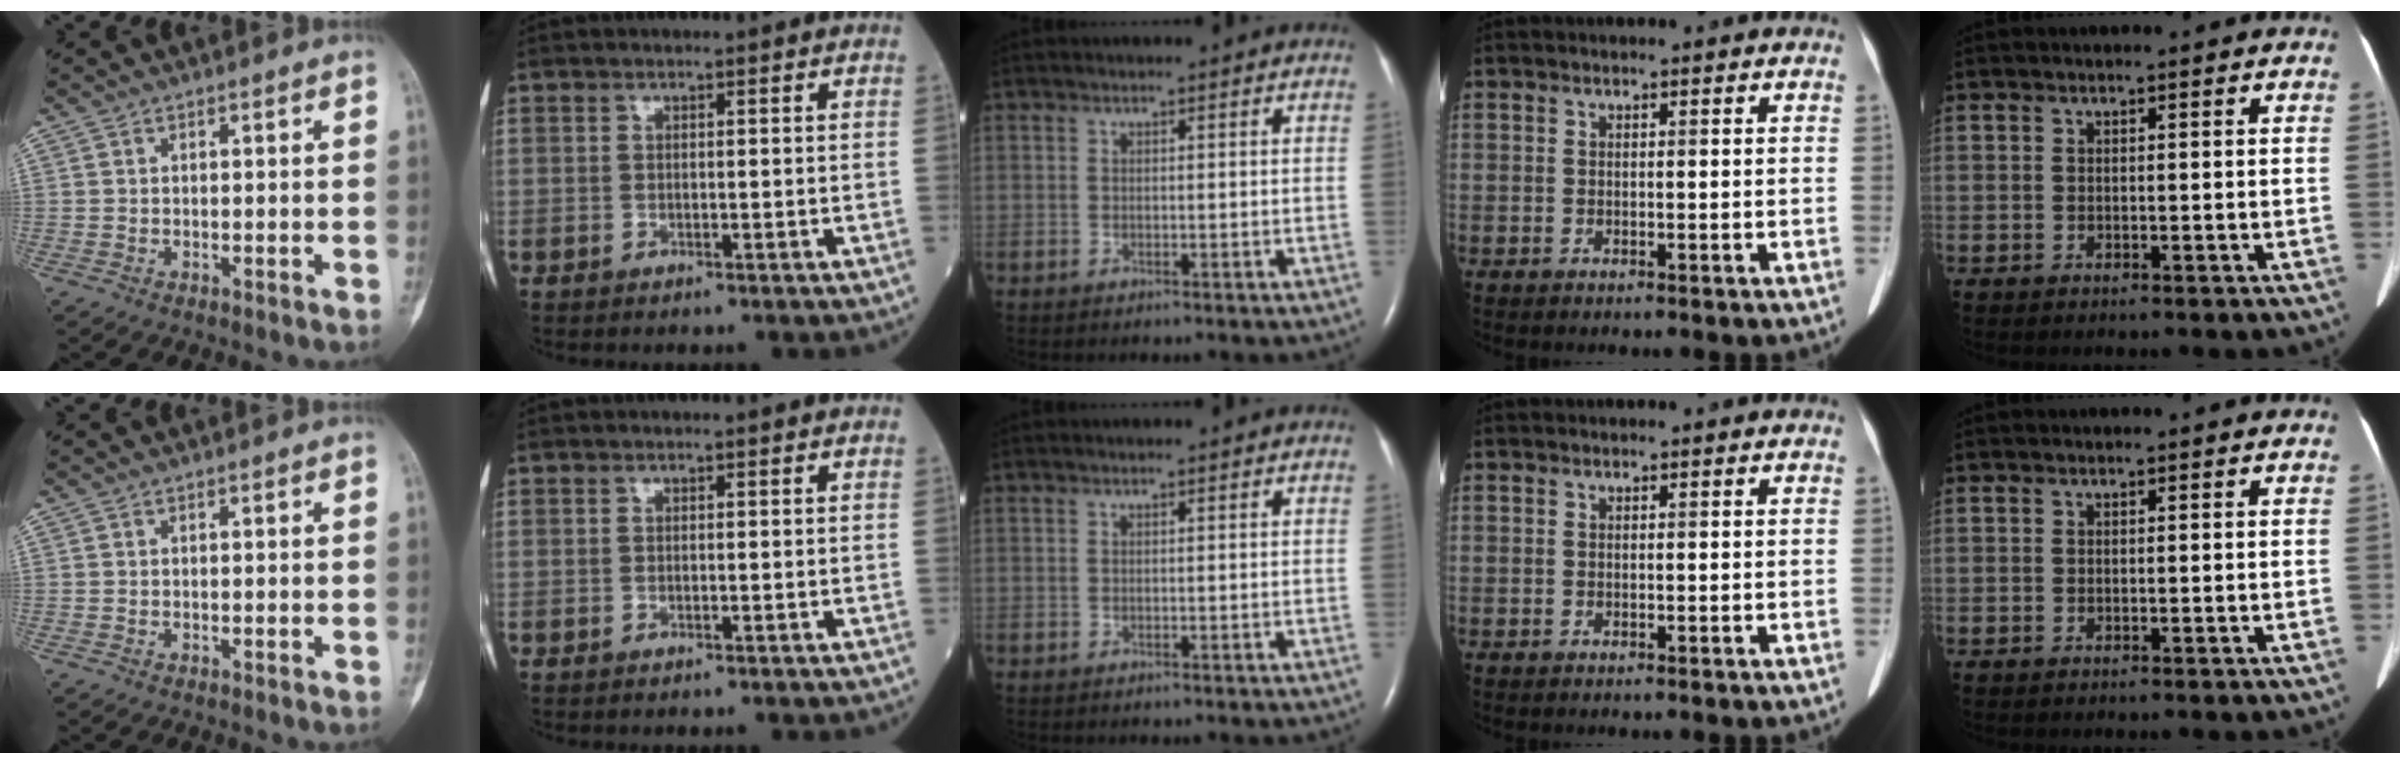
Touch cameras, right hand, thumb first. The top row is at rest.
{}